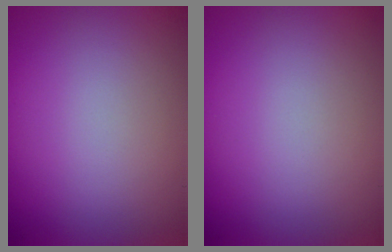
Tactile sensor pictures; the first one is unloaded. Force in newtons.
{"total": 0.0}